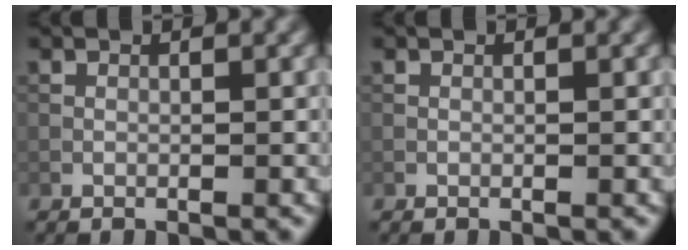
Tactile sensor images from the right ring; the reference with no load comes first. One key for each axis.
{"total": 0.0}